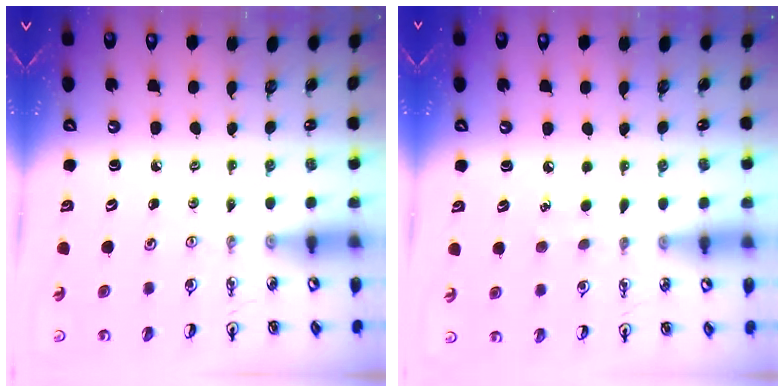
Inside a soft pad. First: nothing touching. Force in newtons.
{"total": 5.0, "press": 5.0, "slide": 0.4}